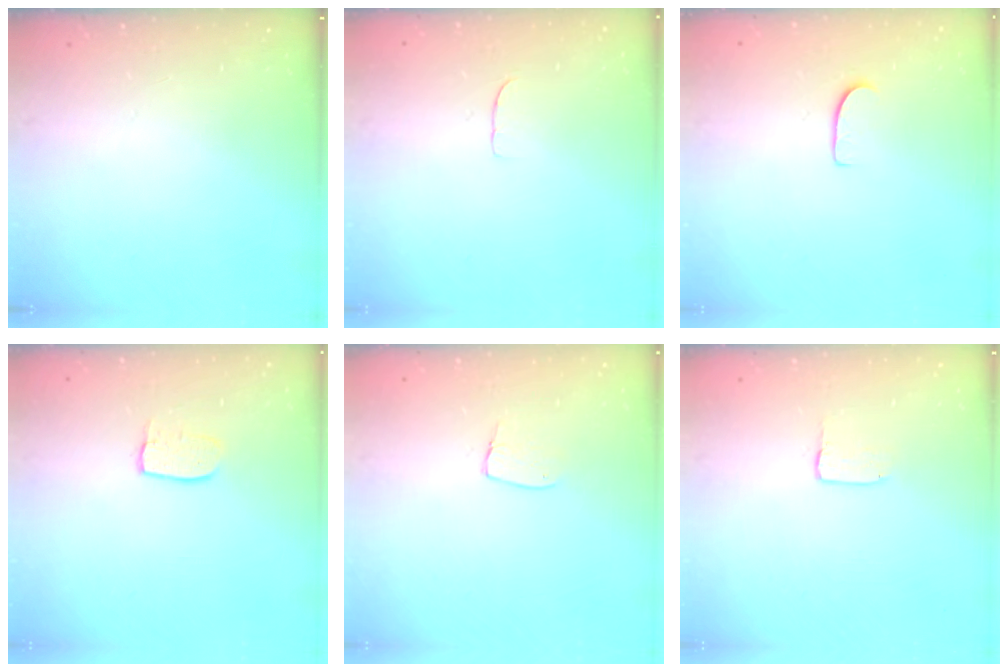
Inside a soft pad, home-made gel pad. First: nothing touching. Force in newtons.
{"total": 3.2, "press": 3.2, "slide": 0.3}
{"total": 6.1, "press": 6.1, "slide": 0.5}
{"total": 5.8, "press": 5.8, "slide": 0.4}
{"total": 5.5, "press": 5.5, "slide": 0.3}
{"total": 2.0, "press": 2.0, "slide": 0.0}